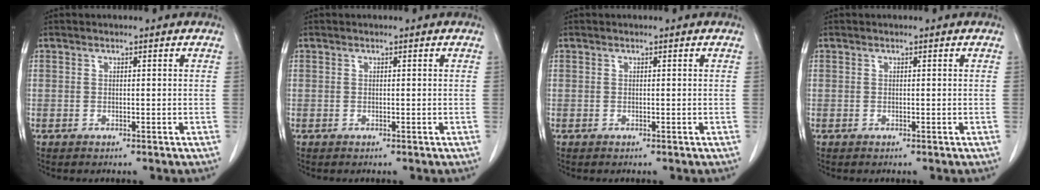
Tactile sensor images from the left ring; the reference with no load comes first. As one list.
[{"total": 0.0}, {"total": 0.0}, {"total": 0.0}]